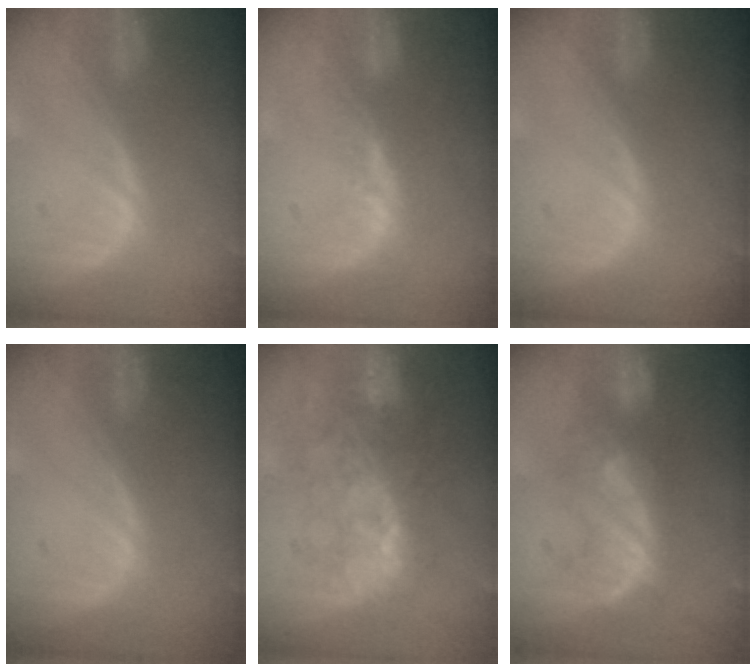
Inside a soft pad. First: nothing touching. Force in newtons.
{"total": 2.8, "press": 2.1, "slide": 1.8}
{"total": 0.0}
{"total": 0.0}
{"total": 9.7, "press": 8.8, "slide": 4.0}
{"total": 8.2, "press": 7.9, "slide": 2.3}